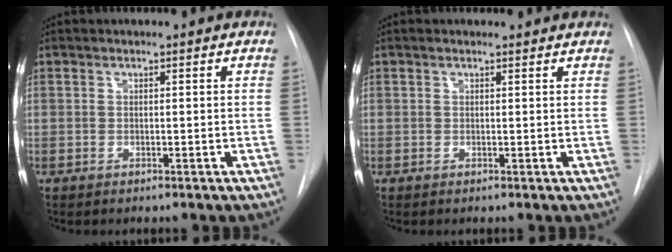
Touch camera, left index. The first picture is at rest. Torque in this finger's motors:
{"motor_torque": [0.90, -1.24, -0.02, 0.01]}